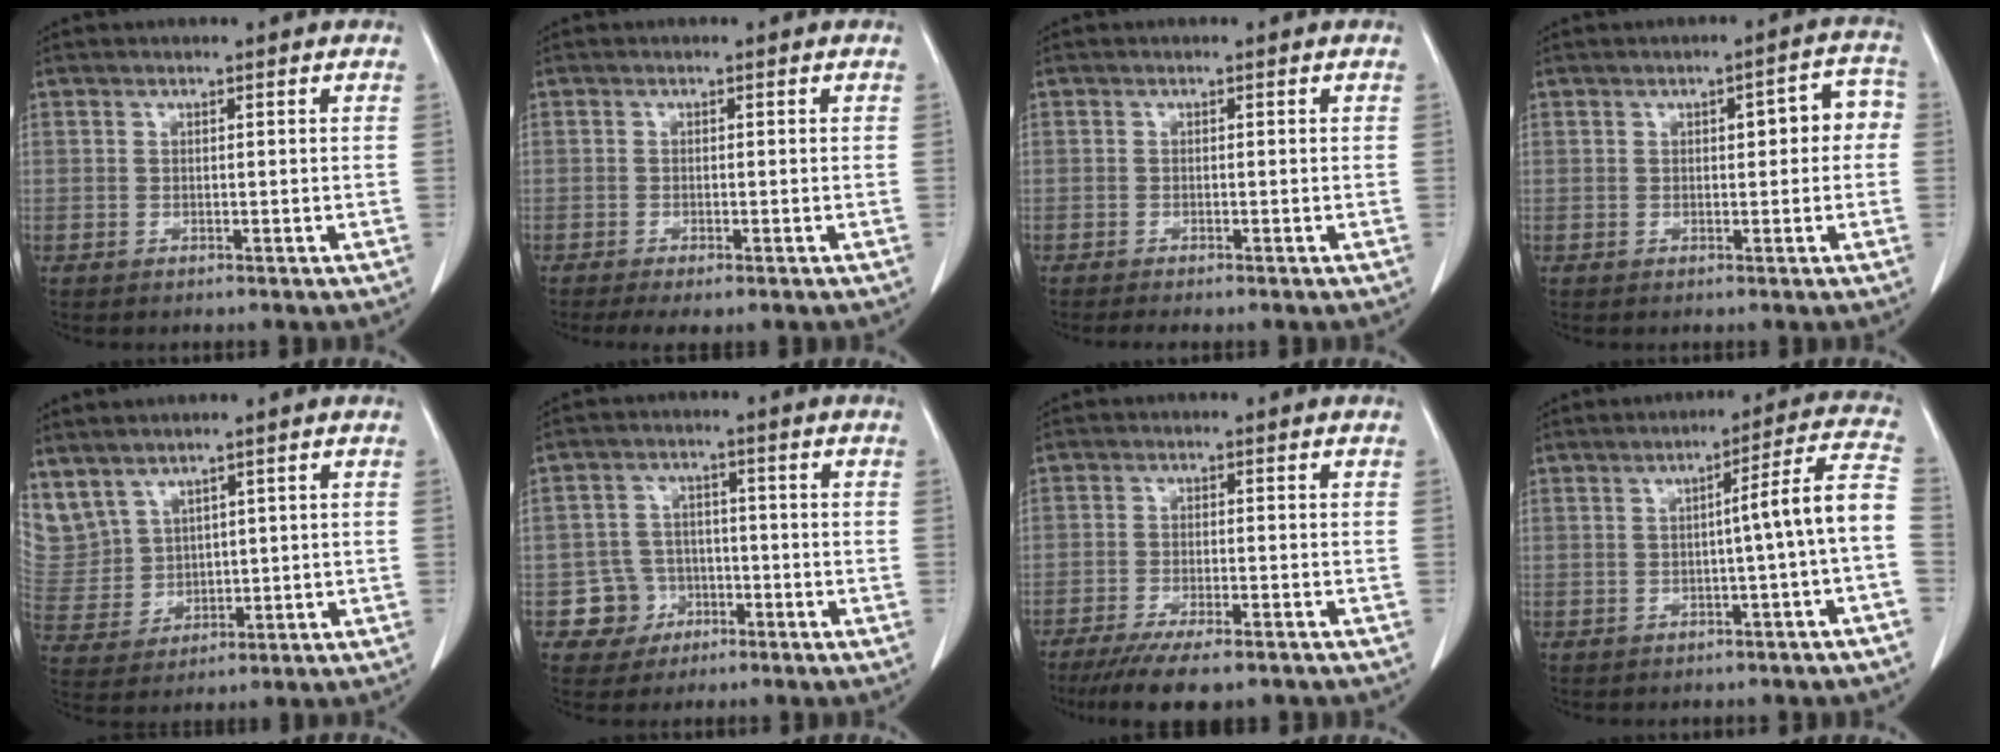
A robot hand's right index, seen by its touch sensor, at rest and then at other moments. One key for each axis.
{"total": 3.2, "fx": -2.0, "fy": 0.9, "fz": 2.3, "tx": -0.040, "ty": -0.010, "tz": -0.032}
{"total": 1.0, "fx": -0.8, "fy": 0.1, "fz": 0.6, "tx": -0.009, "ty": -0.002, "tz": -0.014}
{"total": 5.7, "fx": 0.8, "fy": 2.2, "fz": 5.2, "tx": -0.054, "ty": 0.033, "tz": 0.006}
{"total": 11.4, "fx": 6.3, "fy": 8.7, "fz": 3.7, "tx": -0.131, "ty": 0.029, "tz": 0.160}
{"total": 5.6, "fx": -2.2, "fy": 5.2, "fz": 0.0, "tx": 0.009, "ty": 0.017, "tz": -0.035}
{"total": 10.6, "fx": -8.4, "fy": 2.1, "fz": 6.2, "tx": -0.086, "ty": -0.015, "tz": -0.126}
{"total": 7.6, "fx": -1.3, "fy": -0.8, "fz": 7.5, "tx": -0.091, "ty": 0.022, "tz": -0.021}